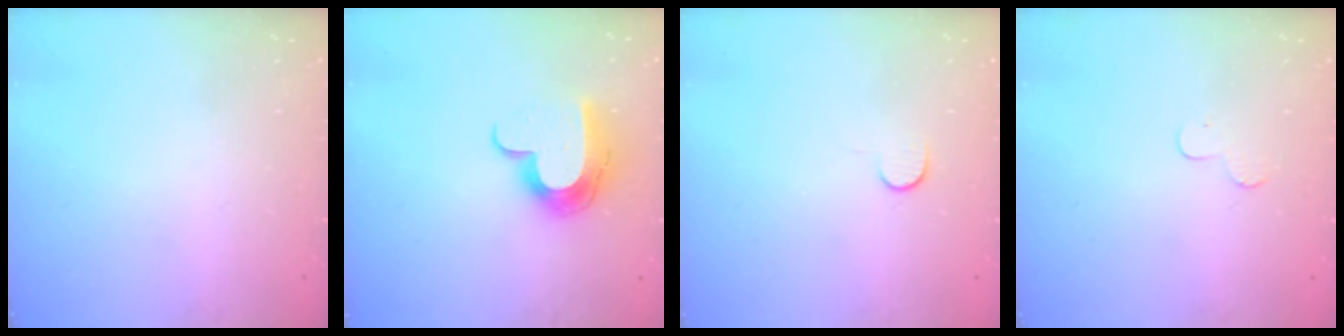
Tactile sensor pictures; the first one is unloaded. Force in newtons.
{"total": 12.0, "press": 12.0, "slide": 1.0}
{"total": 5.4, "press": 5.4, "slide": 0.6}
{"total": 3.6, "press": 3.6, "slide": 0.3}